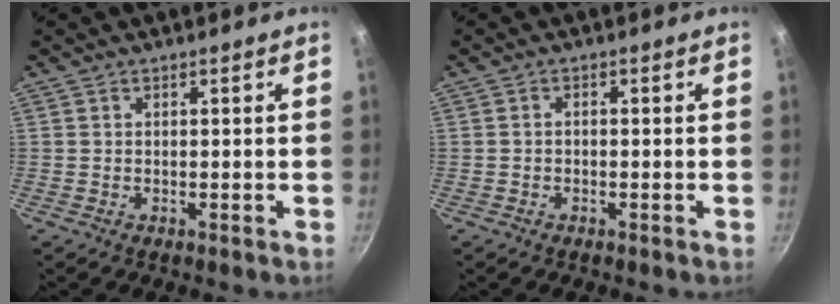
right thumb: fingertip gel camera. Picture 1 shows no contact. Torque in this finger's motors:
{"motor_torque": [-0.42, 0.09, -0.17, -0.28, 0.07]}